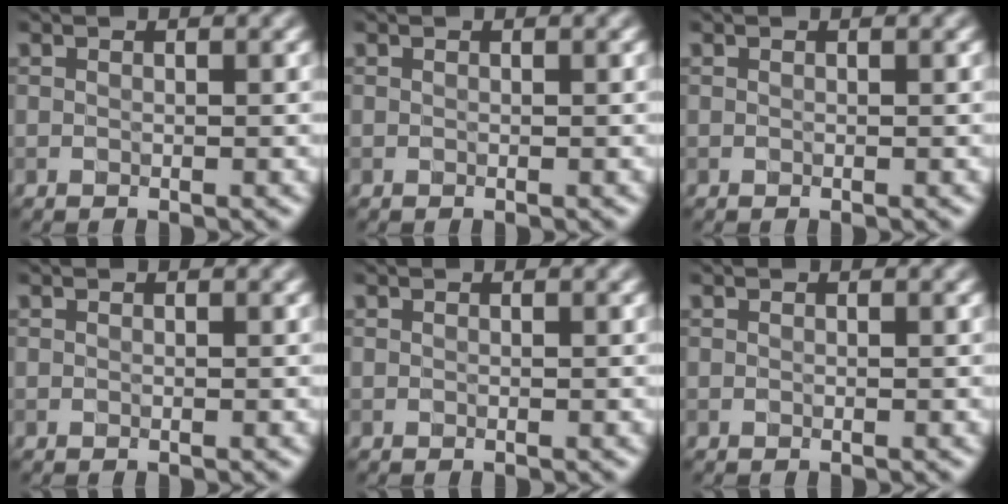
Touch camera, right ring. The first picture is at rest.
{"total": 0.0}
{"total": 0.0}
{"total": 0.0}
{"total": 0.0}
{"total": 0.0}